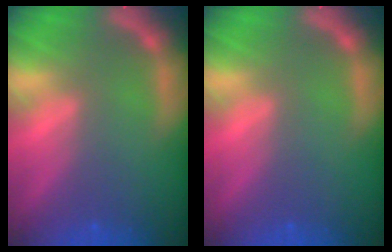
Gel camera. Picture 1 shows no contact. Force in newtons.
{"total": 0.0}